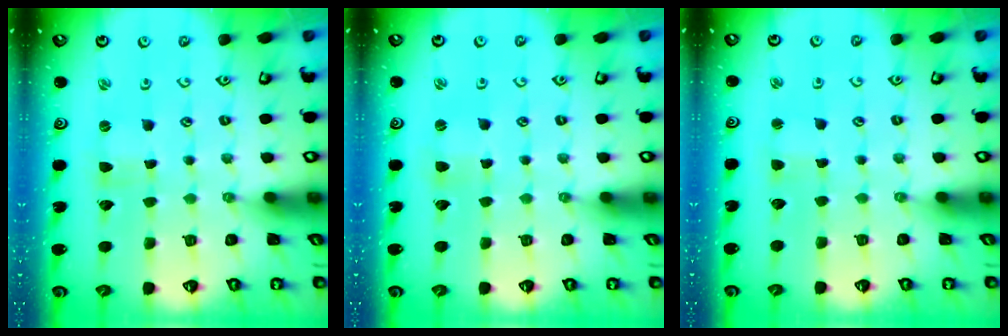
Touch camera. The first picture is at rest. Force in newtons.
{"total": 1.8, "press": 1.8, "slide": 0.3}
{"total": 1.9, "press": 1.8, "slide": 0.4}